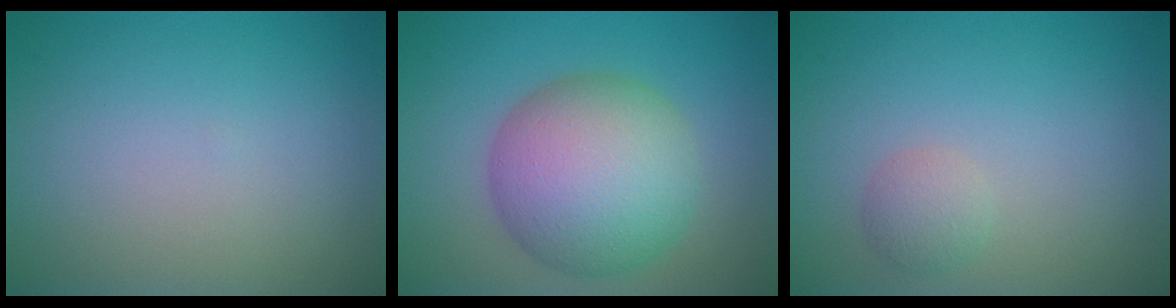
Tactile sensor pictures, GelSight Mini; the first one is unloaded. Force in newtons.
{"total": 9.7, "press": 9.7, "slide": 0.2}
{"total": 1.6, "press": 1.6, "slide": 0.0}